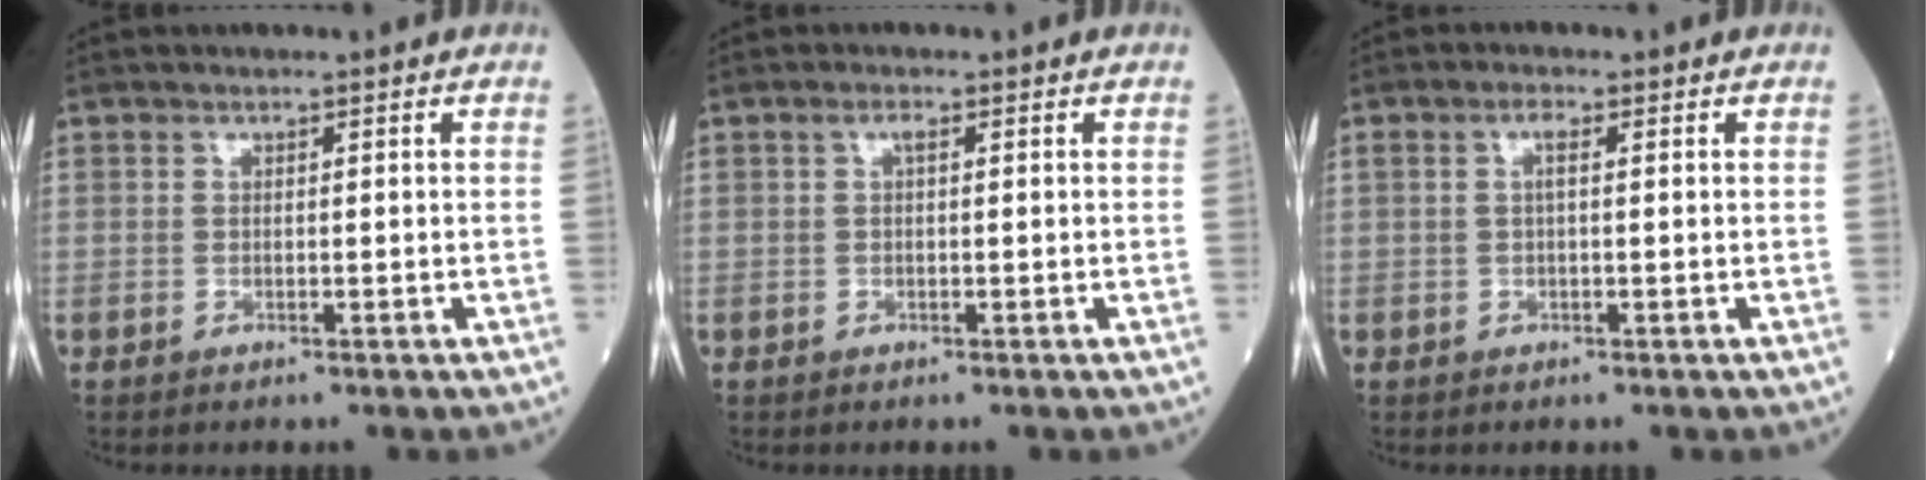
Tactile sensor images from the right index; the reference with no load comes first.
{"total": 1.1, "force": [0.3, 0.3, 1.0], "torque": [-0.018, 0.005, 0.003]}
{"total": 1.6, "force": [0.3, 0.4, 1.6], "torque": [-0.036, 0.008, 0.006]}